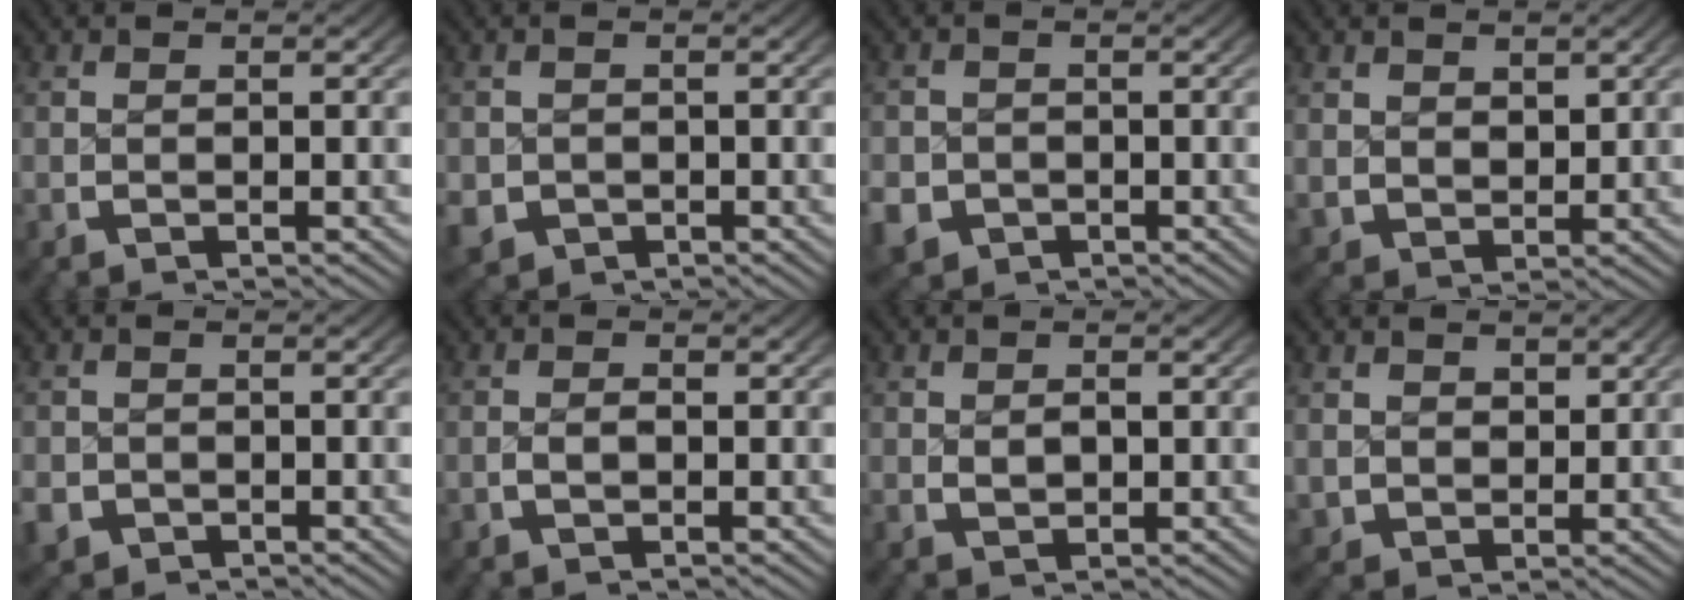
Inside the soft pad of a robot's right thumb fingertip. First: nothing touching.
{"total": 4.1, "force": [-1.8, 3.4, 1.4], "torque": [-0.039, -0.028, -0.017]}
{"total": 4.7, "force": [-2.3, 3.8, 1.4], "torque": [-0.038, -0.026, -0.031]}
{"total": 2.3, "force": [1.6, 1.5, 0.7], "torque": [-0.009, -0.009, 0.043]}
{"total": 3.0, "force": [-1.7, 2.4, 0.6], "torque": [-0.024, -0.018, -0.023]}
{"total": 1.0, "force": [-0.3, 0.5, 0.8], "torque": [-0.022, -0.003, -0.004]}
{"total": 1.4, "force": [0.3, 0.9, 1.0], "torque": [-0.023, -0.008, 0.014]}
{"total": 2.9, "force": [2.0, 1.9, 1.0], "torque": [-0.014, -0.009, 0.047]}